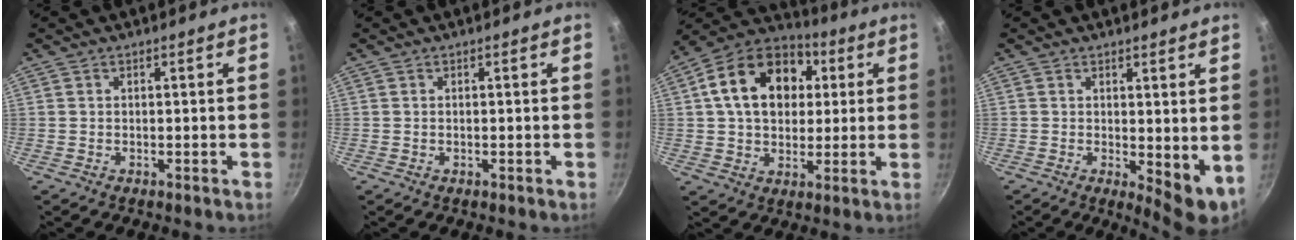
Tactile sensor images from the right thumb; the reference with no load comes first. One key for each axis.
{"total": 0.0}
{"total": 18.4, "fx": 4.2, "fy": 13.4, "fz": 11.9, "tx": -0.176, "ty": 0.023, "tz": 0.056}
{"total": 6.4, "fx": 0.9, "fy": 2.6, "fz": 5.8, "tx": -0.073, "ty": -0.013, "tz": 0.018}